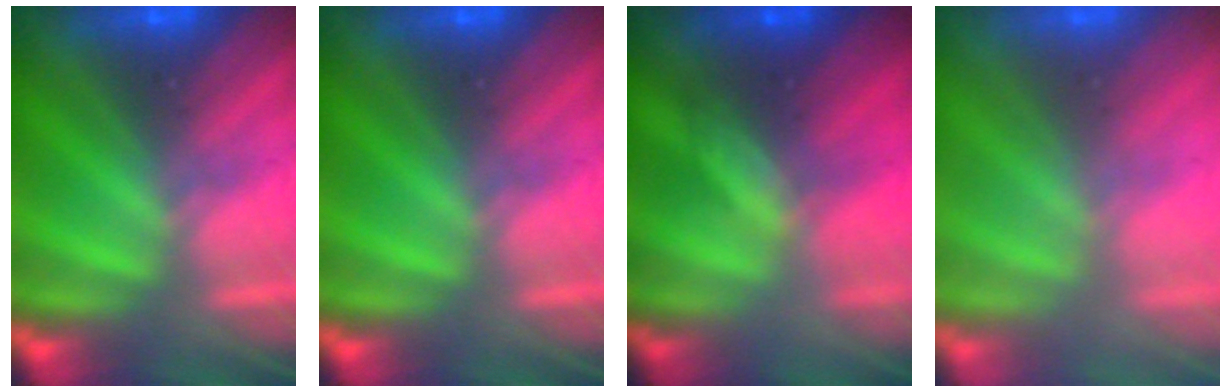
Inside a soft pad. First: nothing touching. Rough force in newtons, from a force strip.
{"total": 0.0}
{"total": 1.6}
{"total": 2.6}